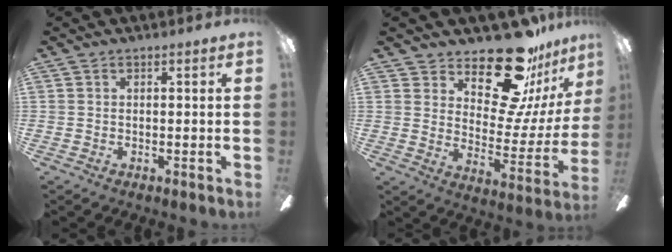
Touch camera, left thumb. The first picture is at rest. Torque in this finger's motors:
{"motor_torque": [1.37, 0.78, 0.91, -0.78, 0.01]}